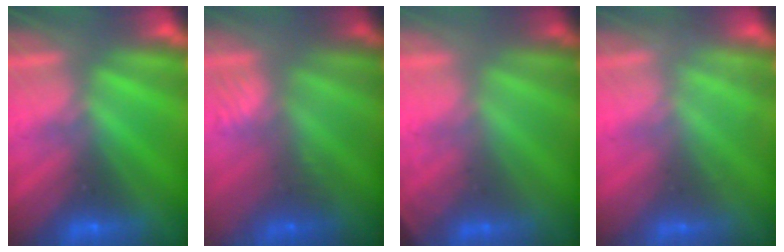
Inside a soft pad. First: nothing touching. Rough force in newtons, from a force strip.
{"total": 2.4}
{"total": 2.0}
{"total": 2.6}